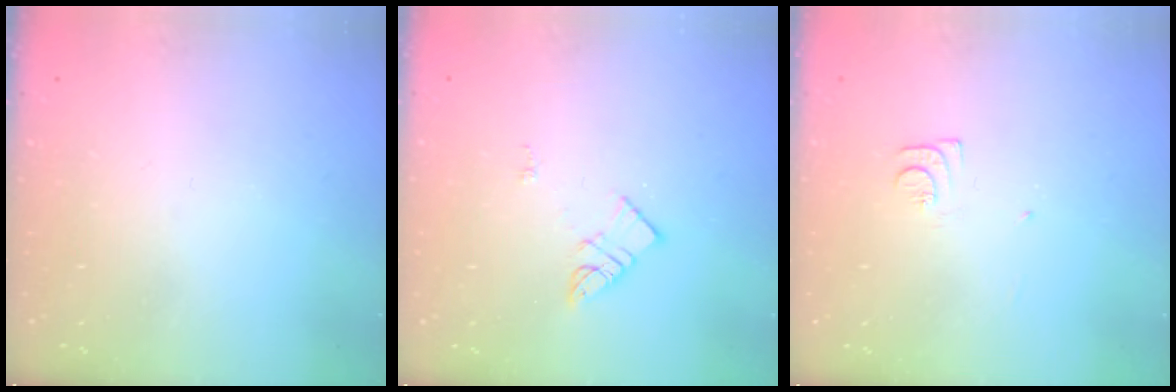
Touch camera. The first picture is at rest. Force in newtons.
{"total": 6.2, "press": 6.2, "slide": 0.2}
{"total": 5.9, "press": 5.9, "slide": 0.5}